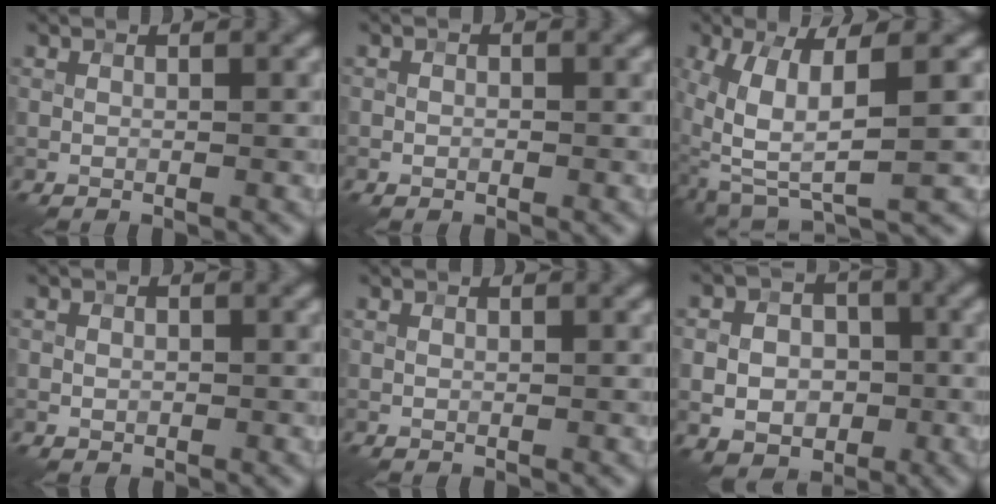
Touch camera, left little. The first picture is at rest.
{"total": 0.7, "force": [-0.2, 0.6, 0.2], "torque": [0.000, -0.002, -0.005]}
{"total": 8.4, "force": [0.0, 3.6, 7.6], "torque": [-0.161, -0.010, -0.007]}
{"total": 0.9, "force": [-0.1, 0.9, 0.3], "torque": [-0.005, -0.002, -0.002]}
{"total": 0.0}
{"total": 7.6, "force": [-1.3, 6.3, 4.1], "torque": [-0.052, -0.002, -0.034]}